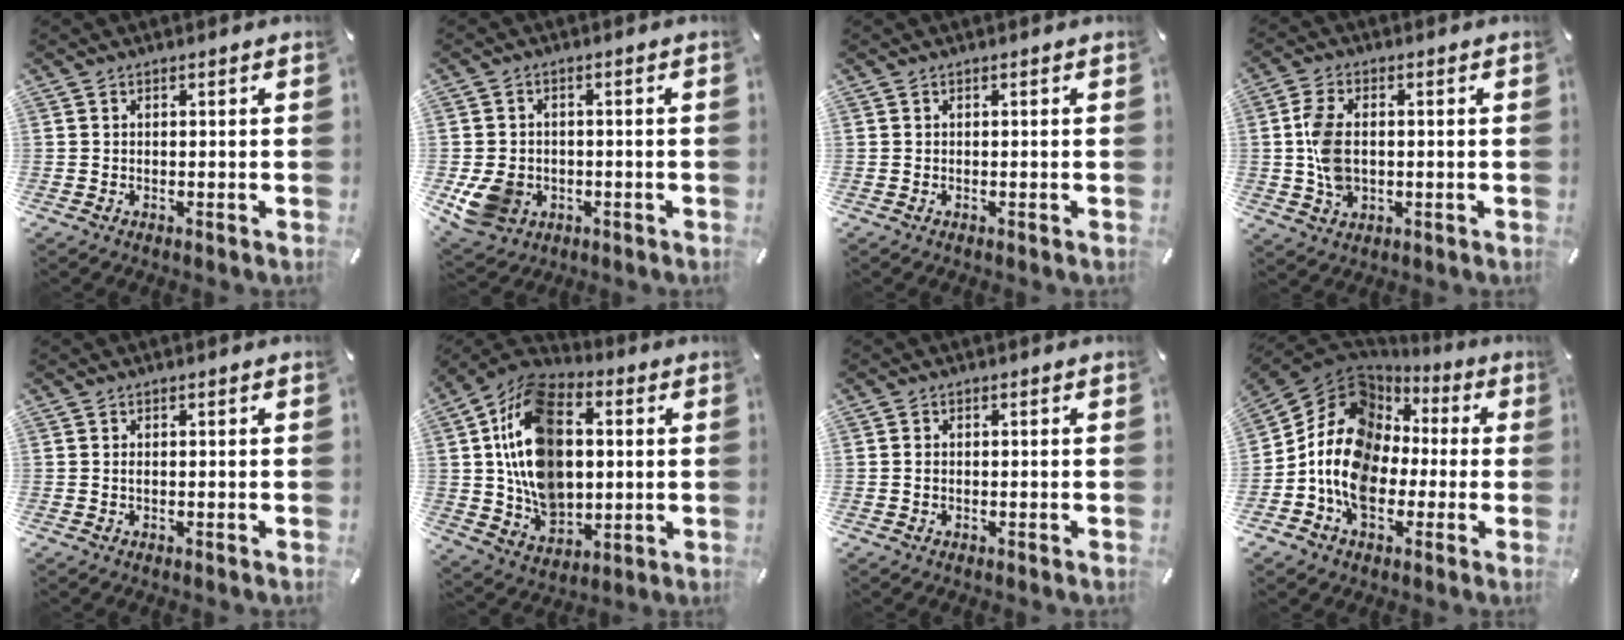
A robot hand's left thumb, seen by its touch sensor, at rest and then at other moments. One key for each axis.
{"total": 8.5, "fx": -2.0, "fy": 7.2, "fz": 4.1, "tx": -0.102, "ty": 0.011, "tz": -0.034}
{"total": 0.0}
{"total": 8.0, "fx": 0.0, "fy": 5.3, "fz": 6.0, "tx": -0.145, "ty": 0.003, "tz": -0.003}
{"total": 0.6, "fx": 0.0, "fy": 0.1, "fz": 0.5, "tx": -0.012, "ty": -0.001, "tz": 0.001}
{"total": 20.7, "fx": 2.4, "fy": 15.1, "fz": 14.0, "tx": -0.277, "ty": -0.009, "tz": 0.043}
{"total": 1.0, "fx": -0.2, "fy": 0.7, "fz": 0.7, "tx": -0.015, "ty": 0.004, "tz": -0.005}
{"total": 16.3, "fx": -1.5, "fy": 13.3, "fz": 9.3, "tx": -0.206, "ty": 0.003, "tz": -0.031}